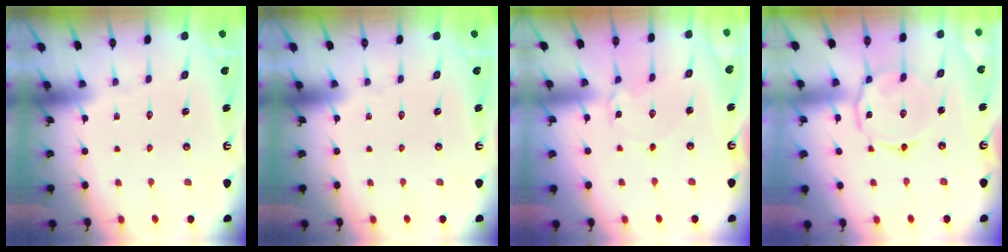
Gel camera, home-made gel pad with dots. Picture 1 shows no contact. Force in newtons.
{"total": 0.0}
{"total": 2.8, "press": 2.8, "slide": 0.3}
{"total": 7.8, "press": 7.8, "slide": 0.6}